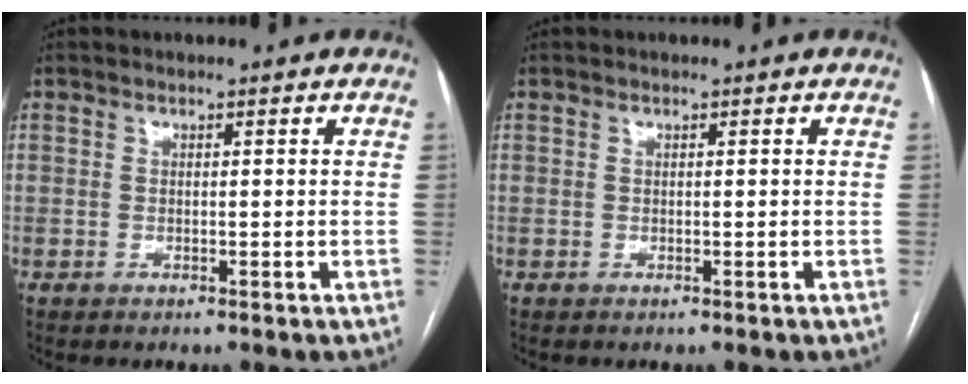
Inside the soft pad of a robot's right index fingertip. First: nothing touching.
{"total": 0.0}